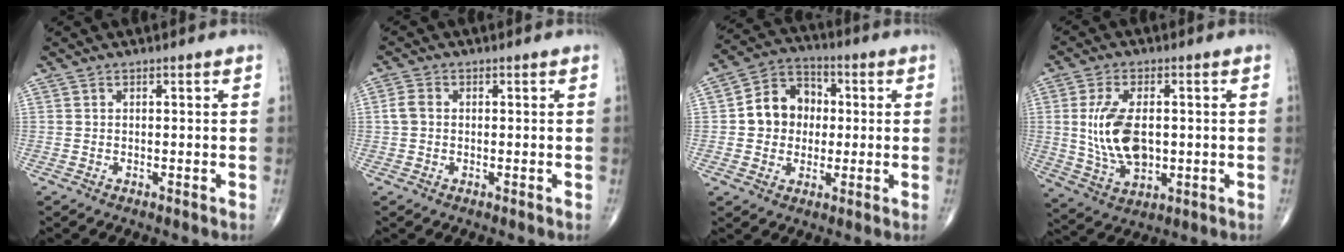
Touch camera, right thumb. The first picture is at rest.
{"total": 2.6, "force": [0.0, 2.0, 1.7], "torque": [-0.037, 0.006, -0.003]}
{"total": 10.6, "force": [0.4, 9.0, 5.5], "torque": [-0.058, 0.022, -0.003]}
{"total": 11.9, "force": [0.5, 6.7, 9.8], "torque": [-0.187, -0.008, 0.020]}